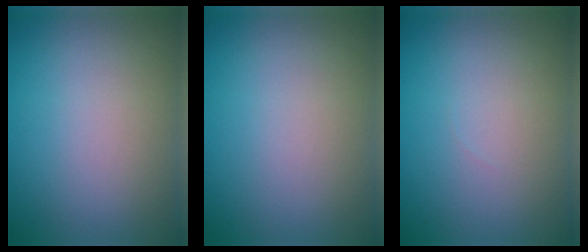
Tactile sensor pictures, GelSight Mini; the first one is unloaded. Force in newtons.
{"total": 0.0}
{"total": 0.5, "press": 0.5, "slide": 0.0}